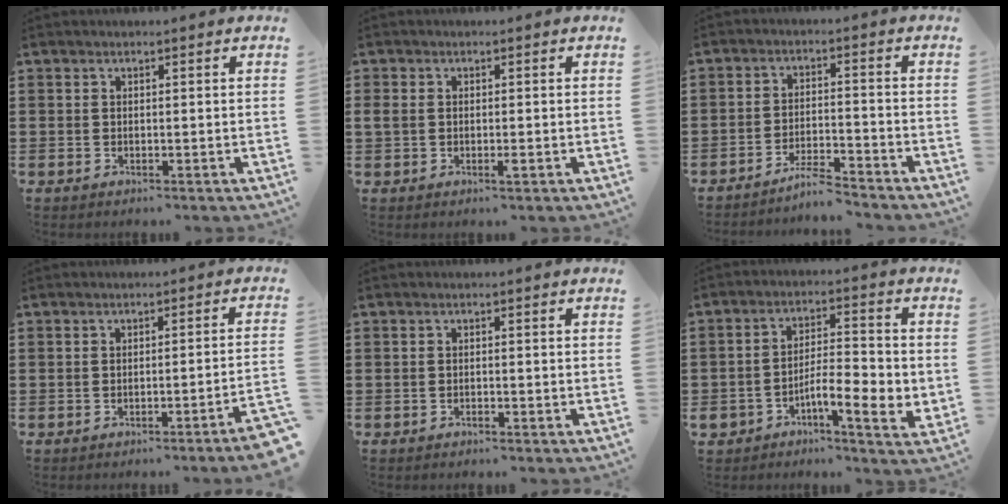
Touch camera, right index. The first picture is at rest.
{"total": 1.7, "force": [-0.1, 1.0, 1.4], "torque": [-0.043, -0.004, -0.007]}
{"total": 4.6, "force": [-4.3, 0.1, 1.5], "torque": [-0.035, -0.003, -0.086]}
{"total": 2.5, "force": [-1.9, -0.4, 1.6], "torque": [-0.027, -0.007, -0.037]}
{"total": 0.5, "force": [-0.5, 0.1, -0.1], "torque": [0.000, -0.001, -0.010]}
{"total": 7.0, "force": [-2.7, 2.3, 6.0], "torque": [-0.100, -0.004, -0.051]}